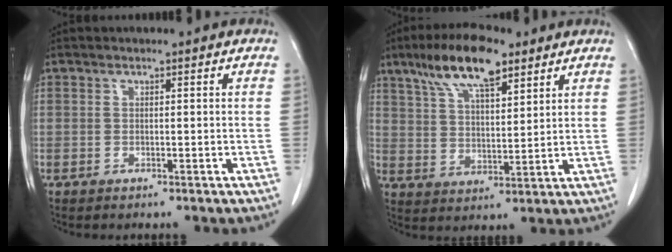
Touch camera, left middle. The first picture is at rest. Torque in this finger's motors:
{"motor_torque": [1.23, -0.91, 0.22, 0.12]}